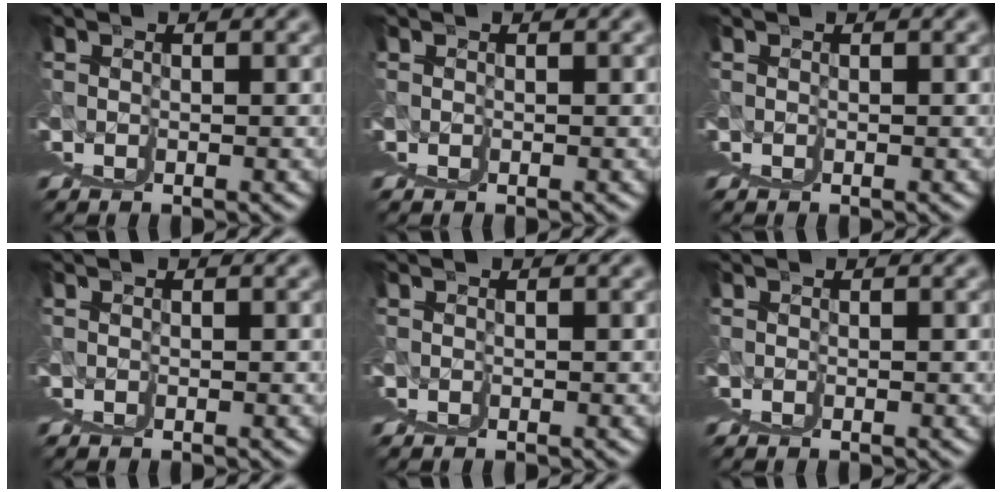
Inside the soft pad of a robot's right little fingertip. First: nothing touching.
{"total": 0.0}
{"total": 0.0}
{"total": 0.0}
{"total": 0.0}
{"total": 0.0}